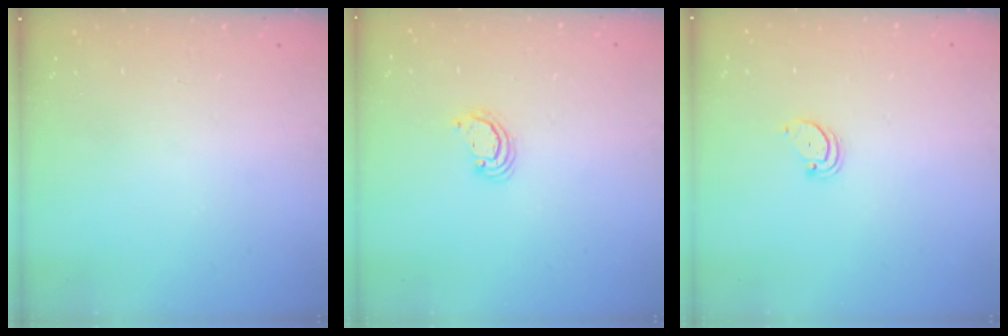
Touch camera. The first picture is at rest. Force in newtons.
{"total": 2.4, "press": 2.4, "slide": 0.3}
{"total": 1.4, "press": 1.3, "slide": 0.1}